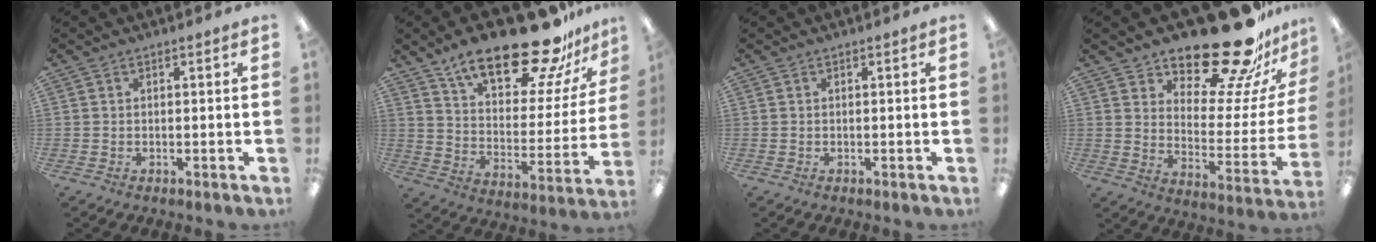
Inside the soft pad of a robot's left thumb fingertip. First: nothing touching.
{"total": 24.3, "force": [18.0, 8.2, 14.2], "torque": [-0.221, -0.114, 0.301]}
{"total": 0.0}
{"total": 24.5, "force": [19.9, 7.6, 12.0], "torque": [-0.154, -0.147, 0.326]}